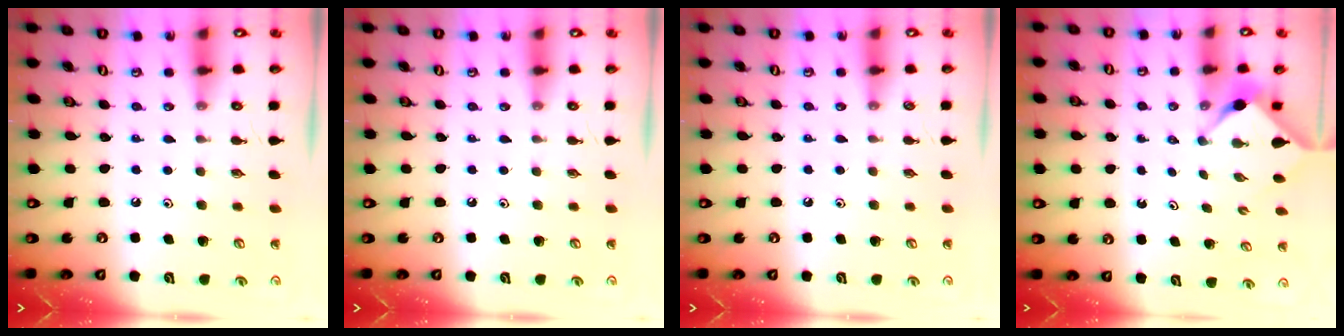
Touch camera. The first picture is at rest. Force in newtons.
{"total": 0.0}
{"total": 2.3, "press": 2.3, "slide": 0.4}
{"total": 2.9, "press": 2.9, "slide": 0.4}